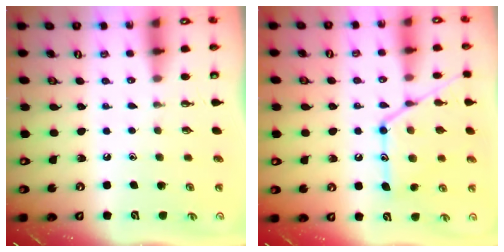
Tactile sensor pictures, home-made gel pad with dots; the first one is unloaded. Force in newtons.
{"total": 17.1, "press": 17.0, "slide": 1.2}